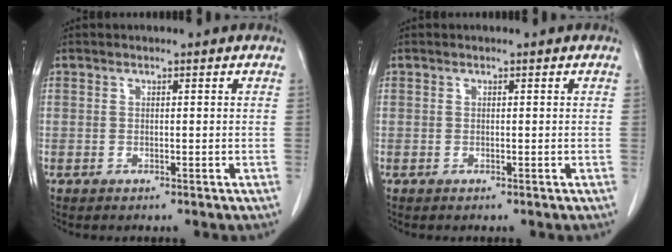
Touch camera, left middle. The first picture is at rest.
{"total": 0.0}